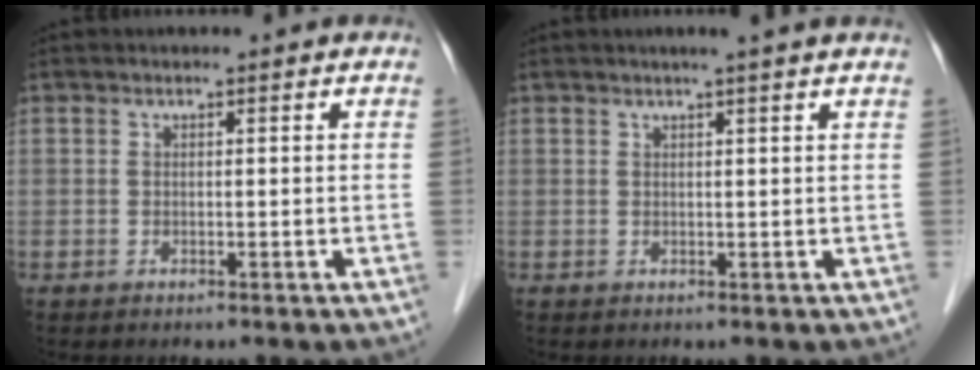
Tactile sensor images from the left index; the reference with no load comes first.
{"total": 2.9, "force": [2.3, -0.7, 1.6], "torque": [-0.021, 0.009, 0.030]}